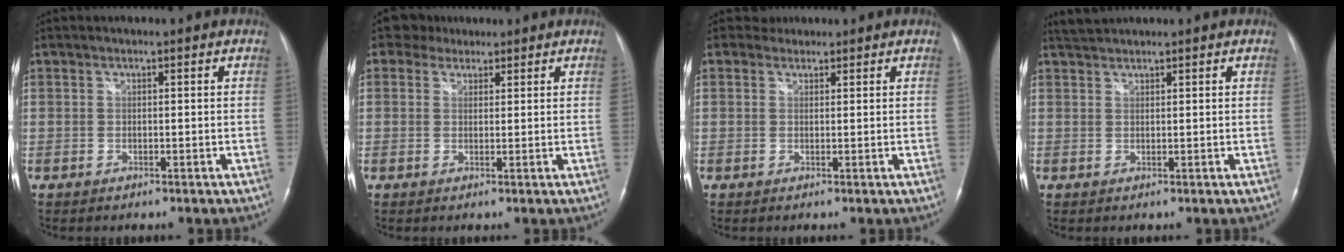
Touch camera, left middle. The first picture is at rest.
{"total": 3.0, "force": [2.2, 2.1, 0.0], "torque": [-0.001, 0.015, 0.033]}
{"total": 1.6, "force": [1.4, 0.8, -0.4], "torque": [0.007, 0.008, 0.018]}
{"total": 2.0, "force": [2.0, -0.1, 0.1], "torque": [-0.010, 0.012, 0.042]}